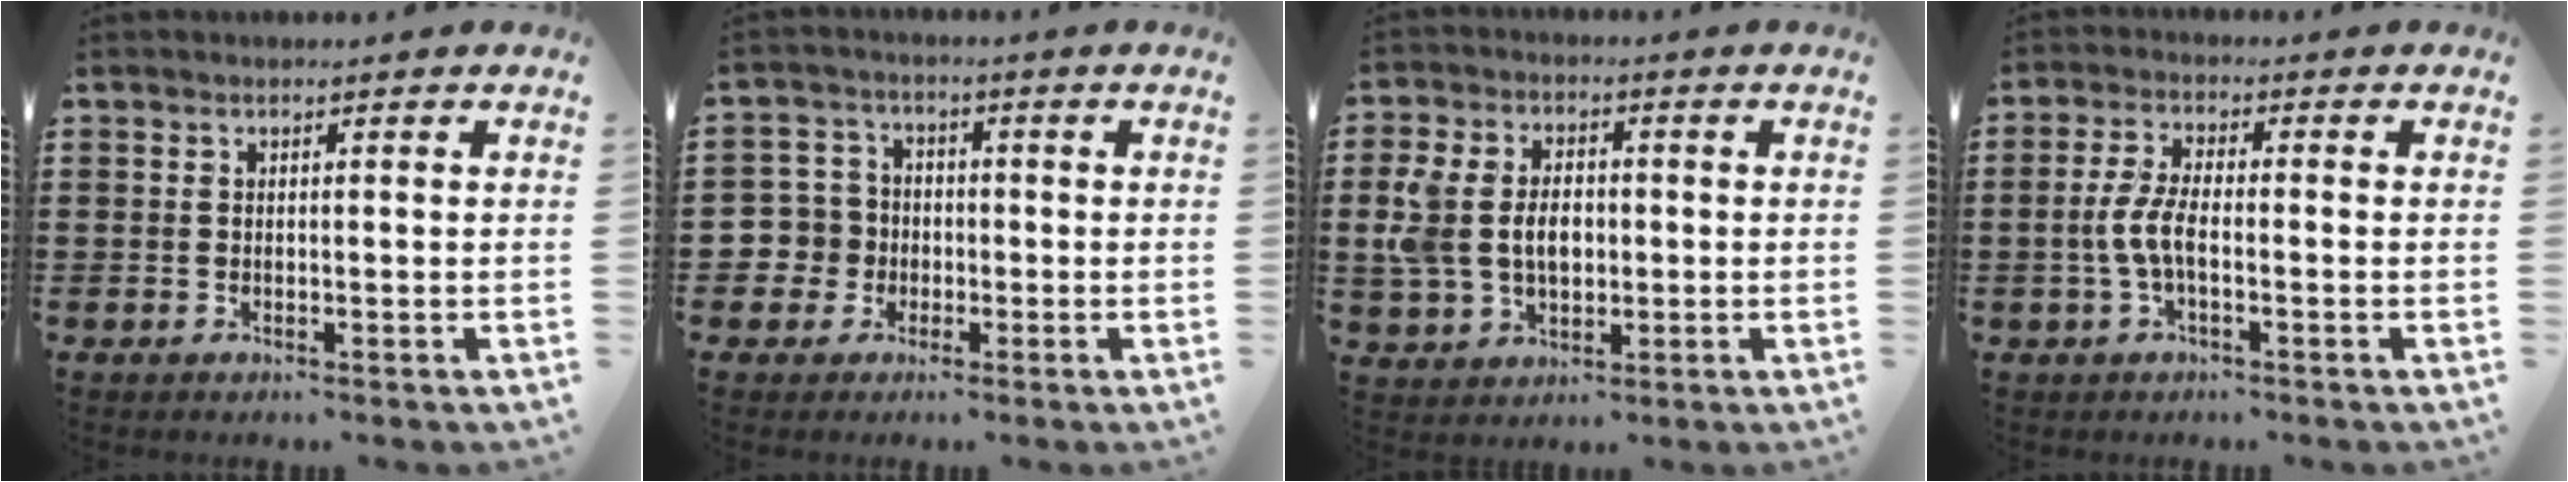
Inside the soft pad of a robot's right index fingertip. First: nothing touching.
{"total": 5.2, "force": [-1.1, 5.1, 0.6], "torque": [-0.047, 0.012, -0.026]}
{"total": 6.7, "force": [0.0, 5.1, 4.4], "torque": [-0.102, 0.007, -0.005]}
{"total": 4.8, "force": [-1.2, 1.7, 4.4], "torque": [-0.112, -0.006, -0.031]}